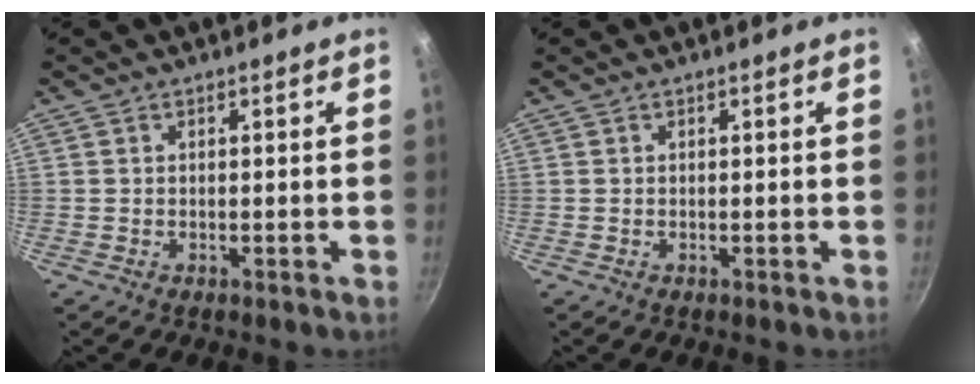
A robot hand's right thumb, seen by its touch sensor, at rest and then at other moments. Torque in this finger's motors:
{"motor_torque": [0.00, -0.03, 0.03, -0.01, 0.00]}